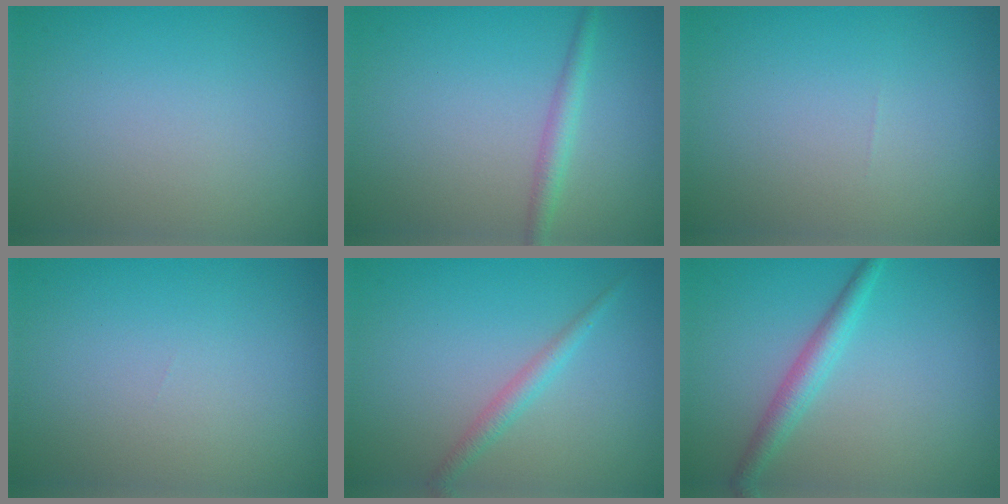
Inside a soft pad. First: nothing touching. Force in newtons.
{"total": 1.8, "press": 1.8, "slide": 0.0}
{"total": 0.0}
{"total": 0.0}
{"total": 1.6, "press": 1.6, "slide": 0.1}
{"total": 2.4, "press": 2.4, "slide": 0.1}